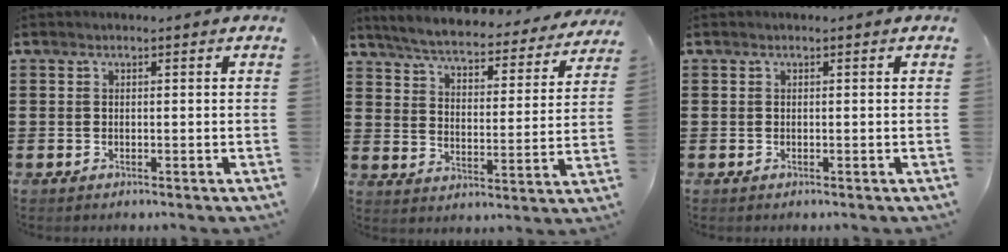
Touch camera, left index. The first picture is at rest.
{"total": 5.0, "force": [4.8, 0.1, 1.3], "torque": [-0.052, -0.038, 0.078]}
{"total": 0.0}